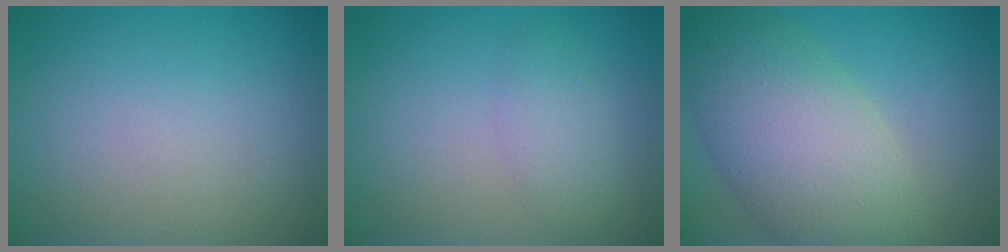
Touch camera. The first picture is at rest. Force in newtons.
{"total": 2.2, "press": 2.2, "slide": 0.1}
{"total": 9.9, "press": 9.9, "slide": 0.7}